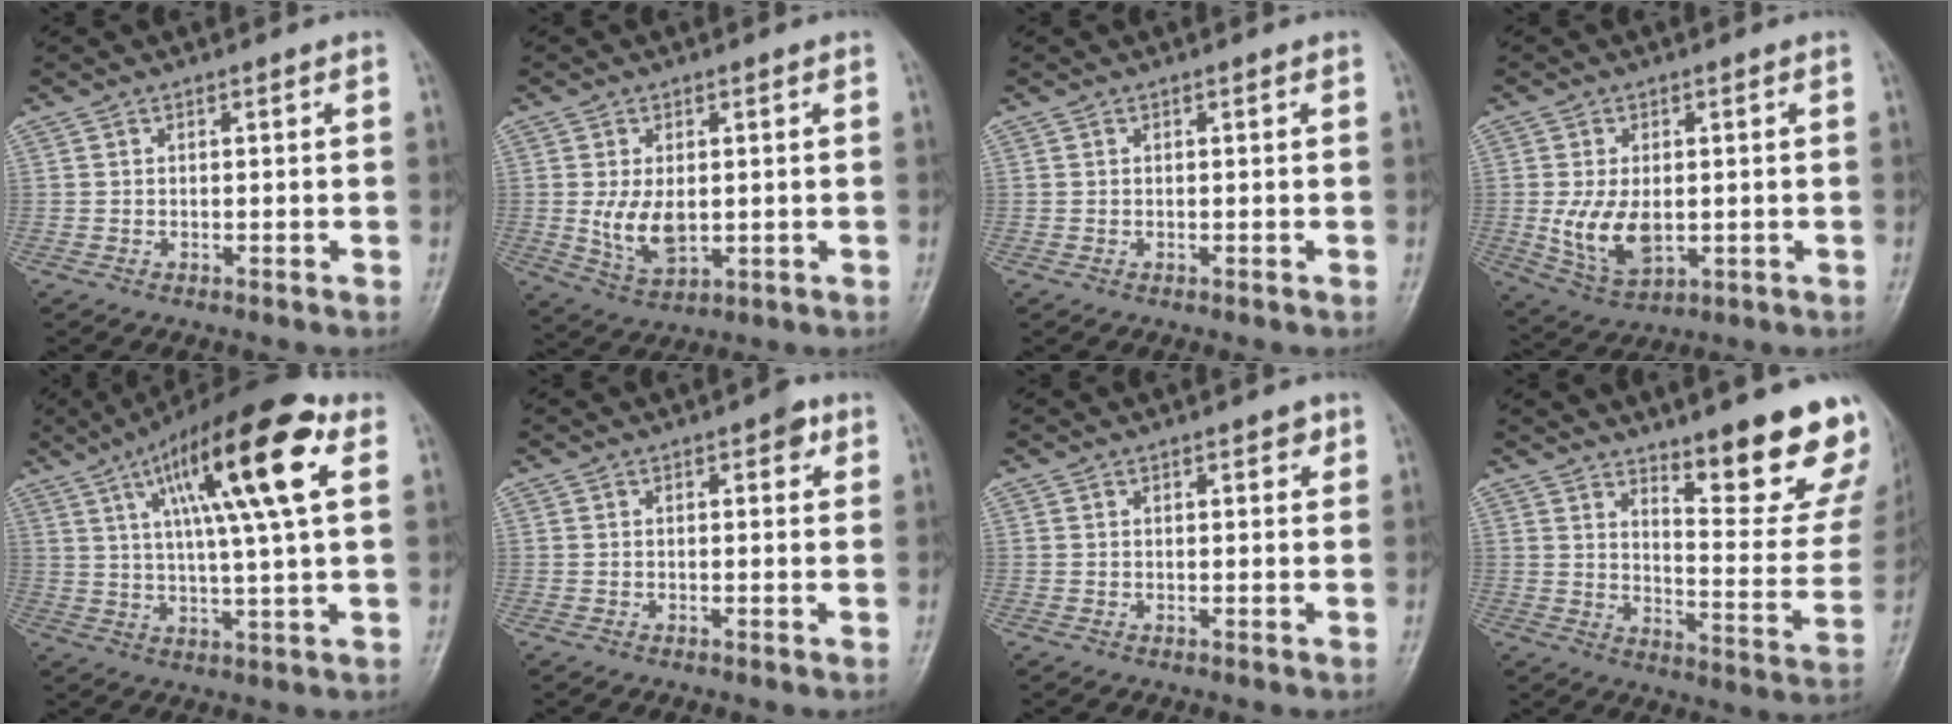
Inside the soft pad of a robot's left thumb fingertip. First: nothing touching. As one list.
[{"total": 7.0, "force": [0.0, 4.2, 5.6], "torque": [-0.095, -0.015, 0.012]}, {"total": 0.0}, {"total": 8.9, "force": [-0.7, 5.3, 7.1], "torque": [-0.126, -0.012, 0.000]}, {"total": 19.8, "force": [7.3, 4.0, 18.0], "torque": [-0.284, 0.002, 0.112]}, {"total": 2.5, "force": [1.1, 1.2, 1.9], "torque": [-0.014, 0.000, 0.010]}, {"total": 2.1, "force": [1.1, 0.9, 1.5], "torque": [-0.012, -0.002, 0.012]}, {"total": 17.9, "force": [12.3, 4.1, 12.4], "torque": [-0.122, -0.102, 0.177]}]